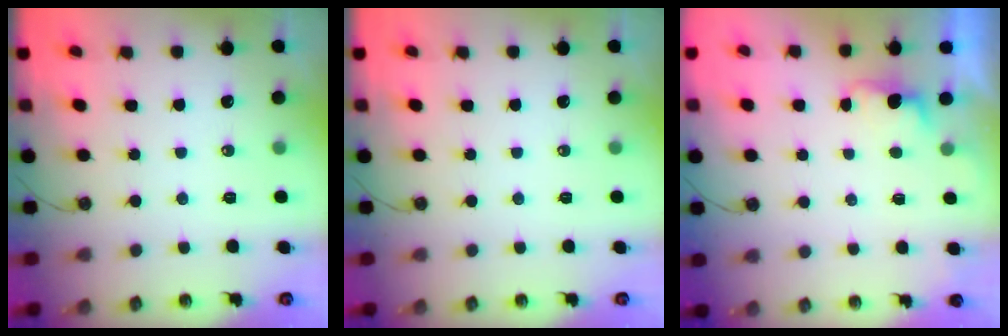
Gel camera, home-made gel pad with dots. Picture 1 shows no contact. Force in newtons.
{"total": 0.0}
{"total": 1.2, "press": 0.9, "slide": 0.7}